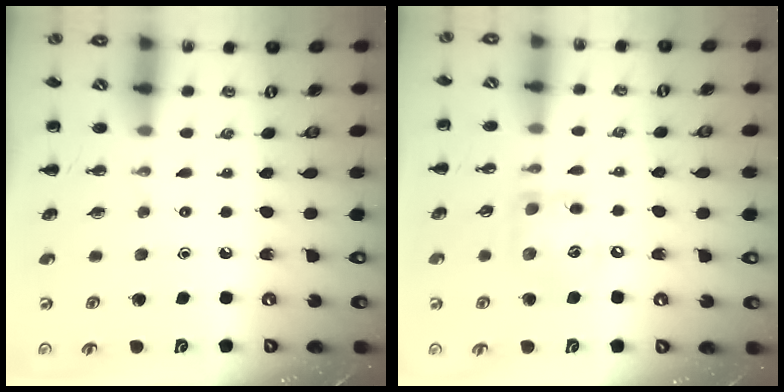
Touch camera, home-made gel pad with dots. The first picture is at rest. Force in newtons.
{"total": 11.5, "press": 11.4, "slide": 1.8}